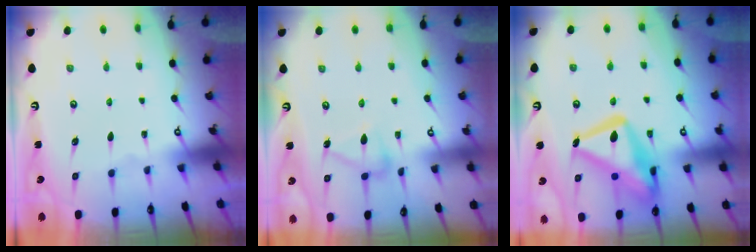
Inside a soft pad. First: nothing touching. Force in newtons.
{"total": 8.1, "press": 8.1, "slide": 0.5}
{"total": 20.2, "press": 20.1, "slide": 1.9}